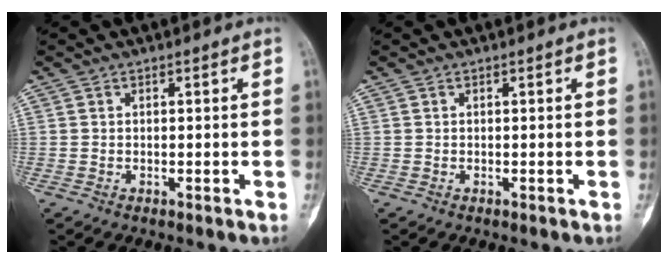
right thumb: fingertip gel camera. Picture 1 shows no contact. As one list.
[{"total": 0.0}]